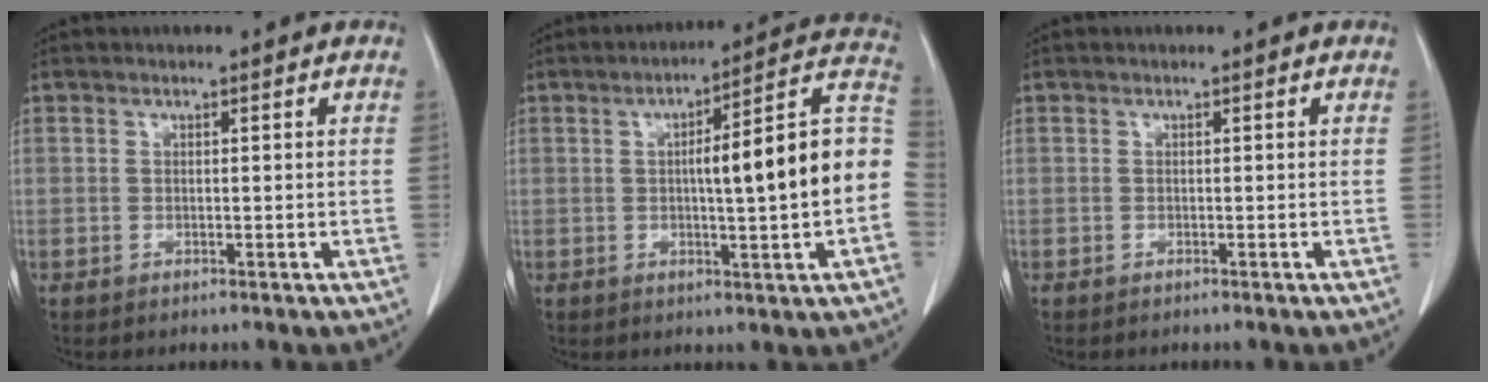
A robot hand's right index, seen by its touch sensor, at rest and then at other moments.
{"total": 16.2, "force": [-0.6, 1.3, 16.1], "torque": [-0.203, 0.035, -0.010]}
{"total": 0.0}